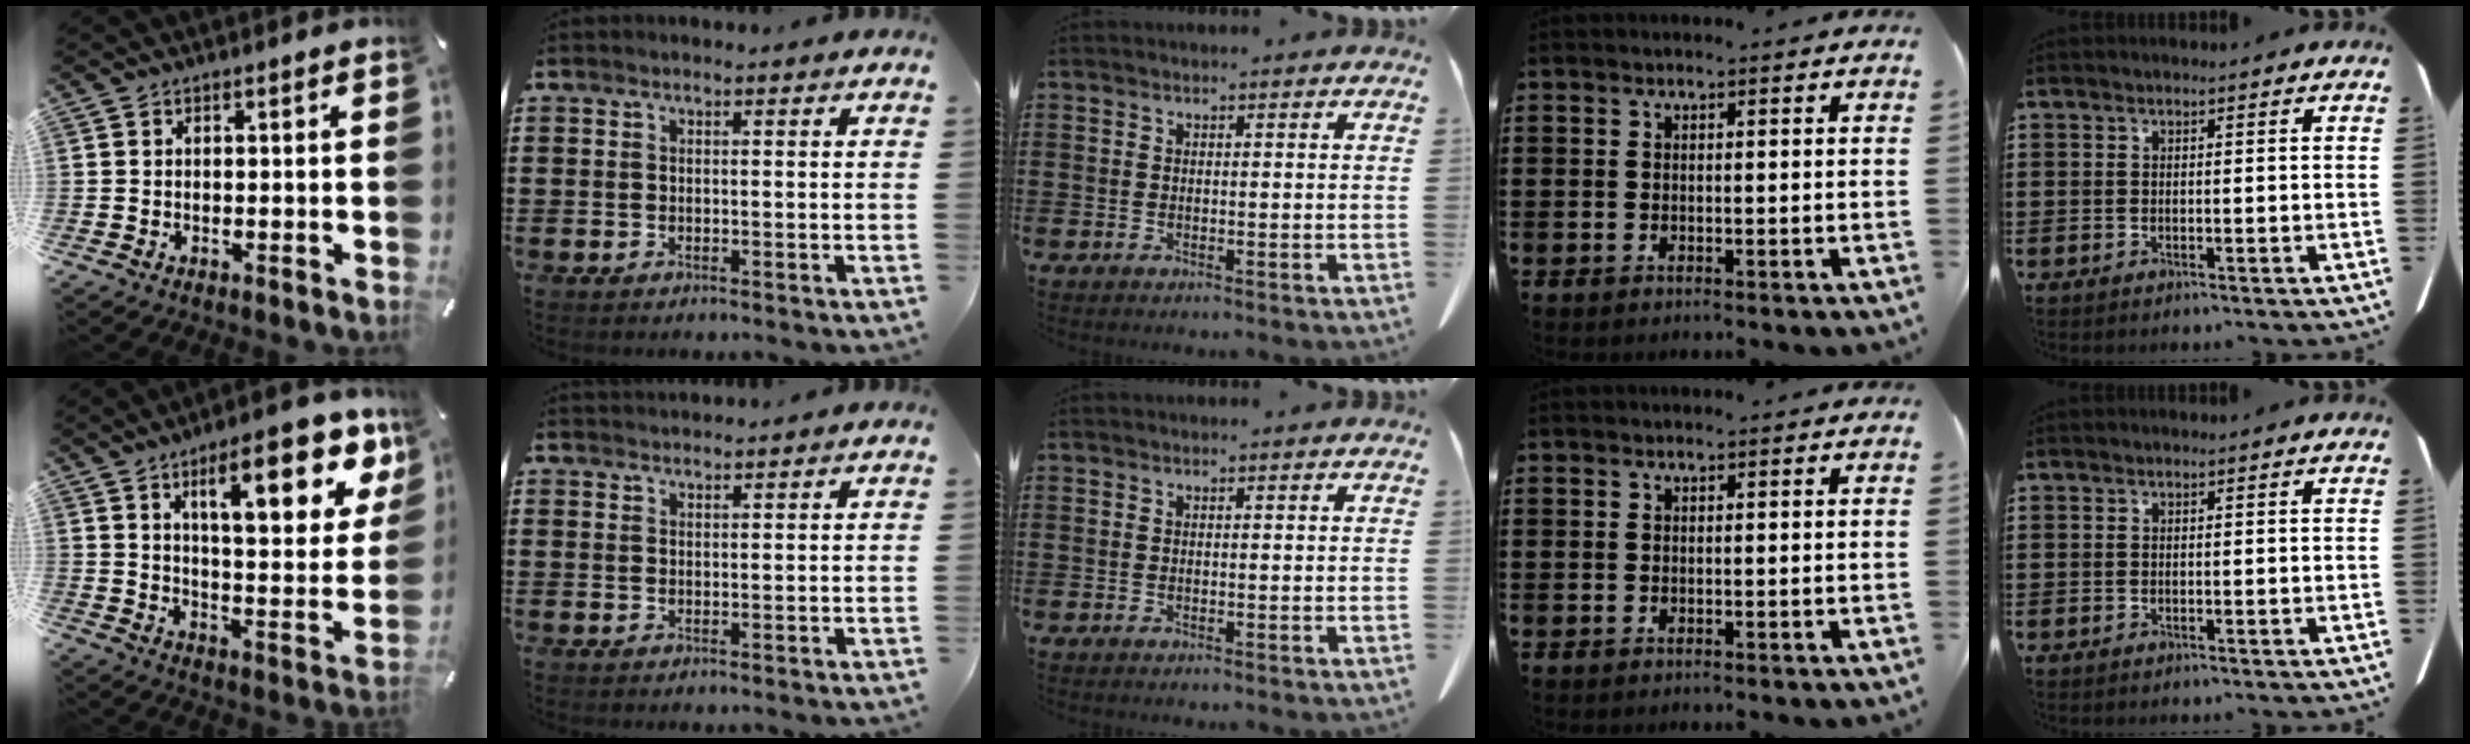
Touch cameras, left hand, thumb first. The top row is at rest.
{"thumb": {"total": 18.4, "force": [10.2, 6.3, 13.9], "torque": [-0.198, -0.049, 0.157]}, "index": {"total": 1.4, "force": [1.4, 0.0, 0.0], "torque": [-0.003, 0.000, 0.028]}}